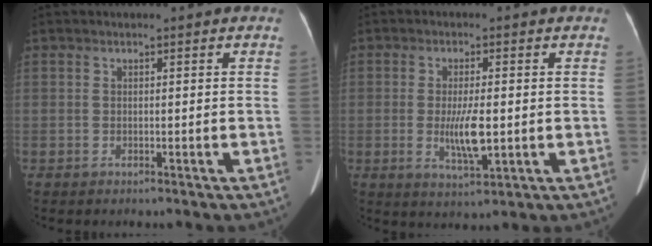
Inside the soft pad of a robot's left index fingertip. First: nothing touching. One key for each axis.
{"total": 5.6, "fx": -0.7, "fy": 1.2, "fz": 5.5, "tx": -0.106, "ty": -0.013, "tz": -0.007}